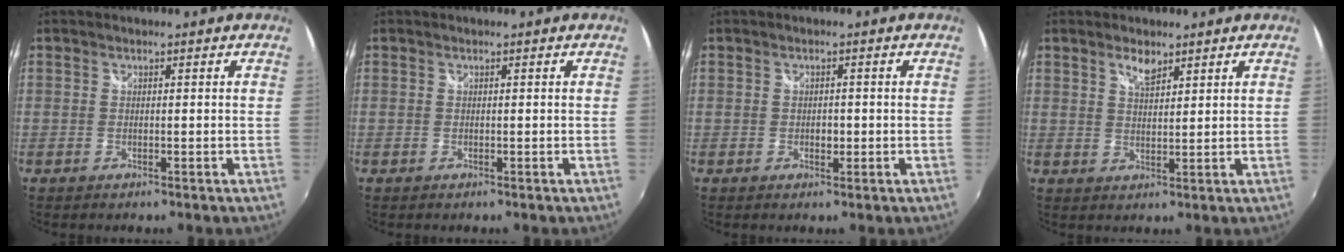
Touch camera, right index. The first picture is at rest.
{"total": 0.0}
{"total": 1.6, "force": [-0.3, 1.2, 1.0], "torque": [-0.015, 0.000, -0.005]}
{"total": 3.2, "force": [2.3, 1.3, 1.9], "torque": [-0.029, 0.003, 0.040]}